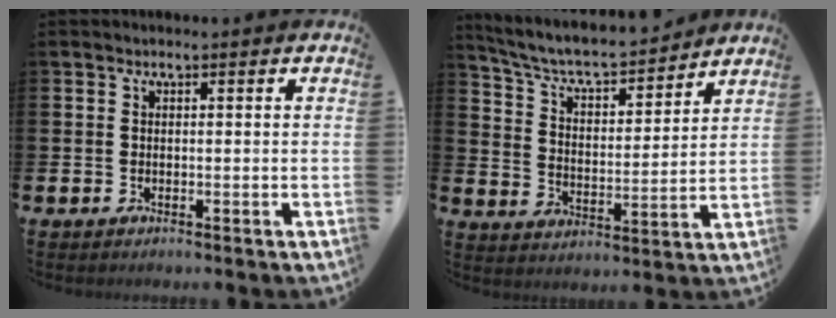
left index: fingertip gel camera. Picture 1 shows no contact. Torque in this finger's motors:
{"motor_torque": [0.01, -0.56, 0.56, 0.19]}